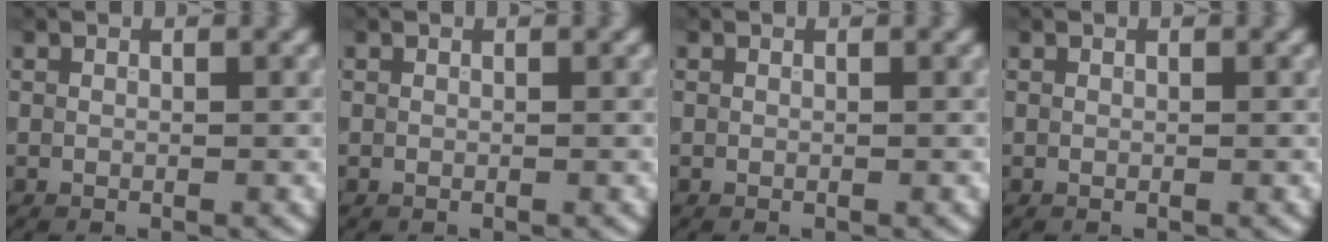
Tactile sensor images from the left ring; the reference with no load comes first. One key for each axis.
{"total": 0.0}
{"total": 0.0}
{"total": 0.0}